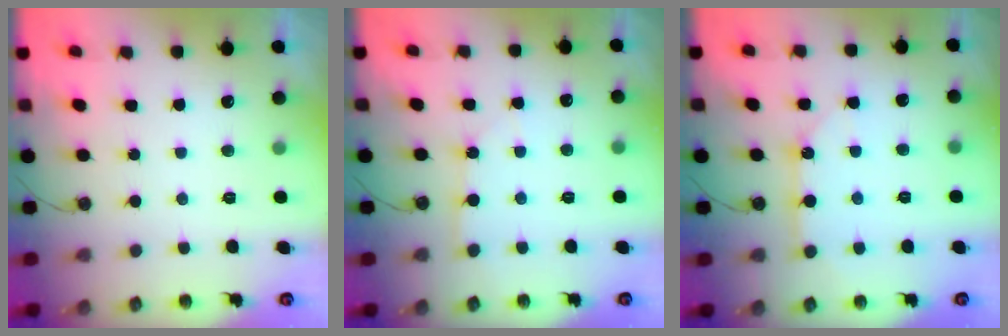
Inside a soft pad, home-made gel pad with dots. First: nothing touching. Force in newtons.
{"total": 3.8, "press": 3.7, "slide": 0.5}
{"total": 9.1, "press": 9.1, "slide": 0.8}